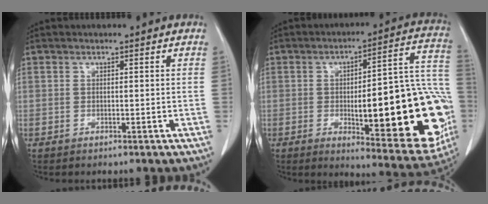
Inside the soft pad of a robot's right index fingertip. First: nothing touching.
{"total": 26.9, "force": [-4.9, 6.6, 25.6], "torque": [-0.259, 0.019, -0.049]}